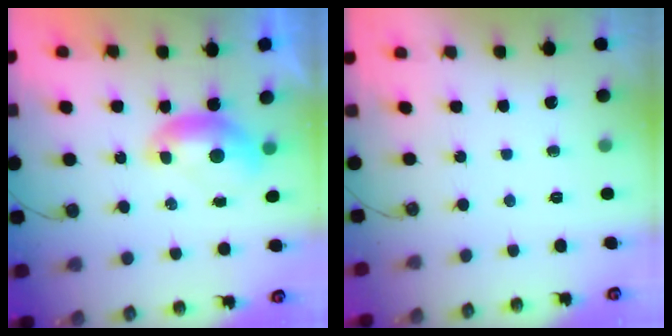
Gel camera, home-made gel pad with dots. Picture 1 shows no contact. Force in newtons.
{"total": 0.0}